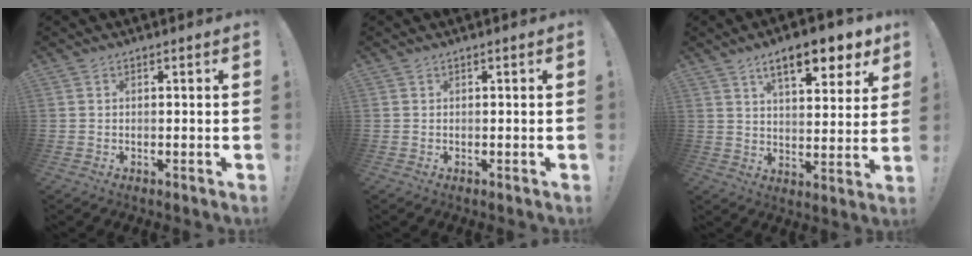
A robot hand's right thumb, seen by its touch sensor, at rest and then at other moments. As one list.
[{"total": 0.0}, {"total": 13.1, "force": [7.9, 4.3, 9.5], "torque": [-0.136, -0.041, 0.126]}]